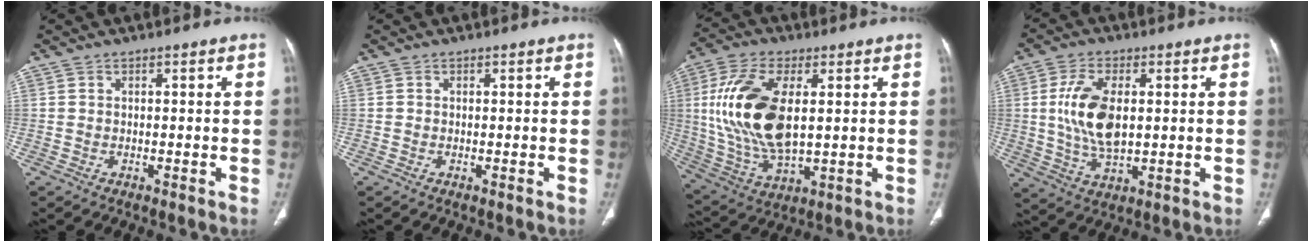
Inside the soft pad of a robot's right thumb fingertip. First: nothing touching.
{"total": 0.0}
{"total": 18.6, "force": [2.7, 9.2, 15.9], "torque": [-0.329, -0.011, 0.058]}
{"total": 11.4, "force": [1.3, 5.9, 9.7], "torque": [-0.194, -0.007, 0.031]}